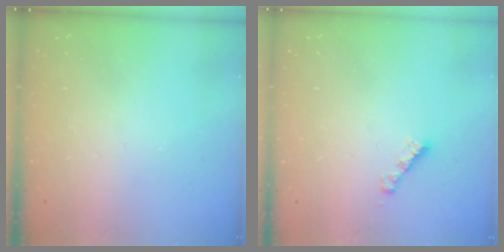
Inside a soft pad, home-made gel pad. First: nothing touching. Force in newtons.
{"total": 2.7, "press": 2.7, "slide": 0.3}